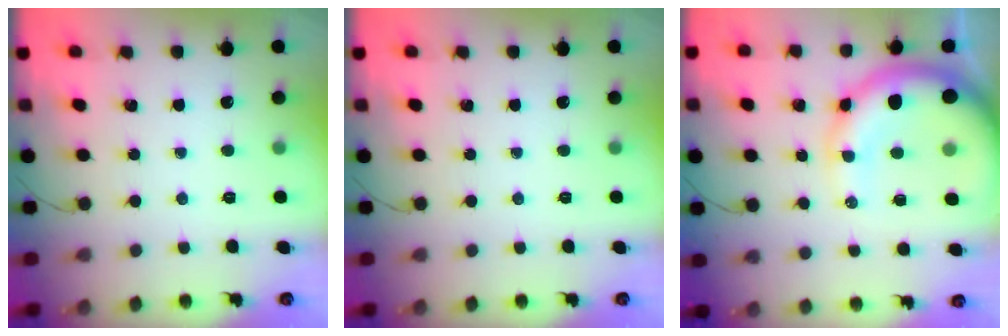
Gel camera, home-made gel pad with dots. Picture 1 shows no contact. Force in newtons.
{"total": 0.0}
{"total": 15.5, "press": 15.2, "slide": 3.2}